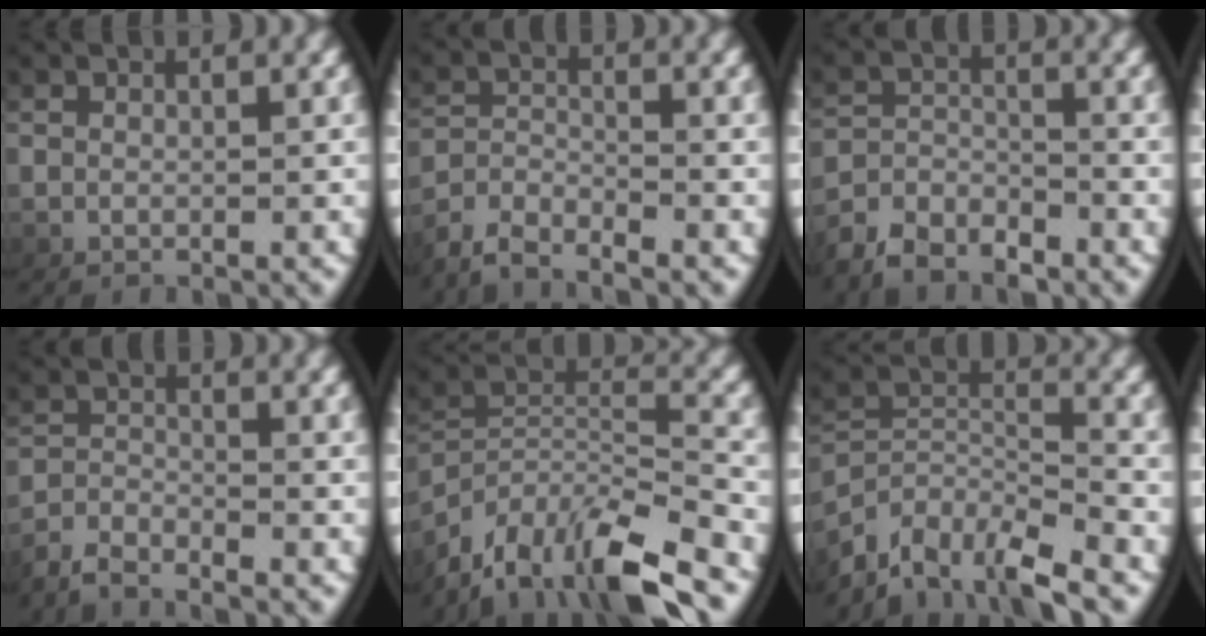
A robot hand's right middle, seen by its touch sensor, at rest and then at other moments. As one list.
[{"total": 3.4, "force": [-3.1, 0.8, 1.0], "torque": [-0.021, -0.004, -0.060]}, {"total": 3.8, "force": [-3.4, 1.3, 1.0], "torque": [-0.012, -0.001, -0.061]}, {"total": 2.9, "force": [-2.9, 0.1, 0.4], "torque": [-0.008, -0.005, -0.053]}, {"total": 11.1, "force": [-5.9, 5.9, 7.3], "torque": [-0.135, -0.032, -0.077]}, {"total": 9.0, "force": [-5.7, 4.9, 5.0], "torque": [-0.095, -0.034, -0.081]}]